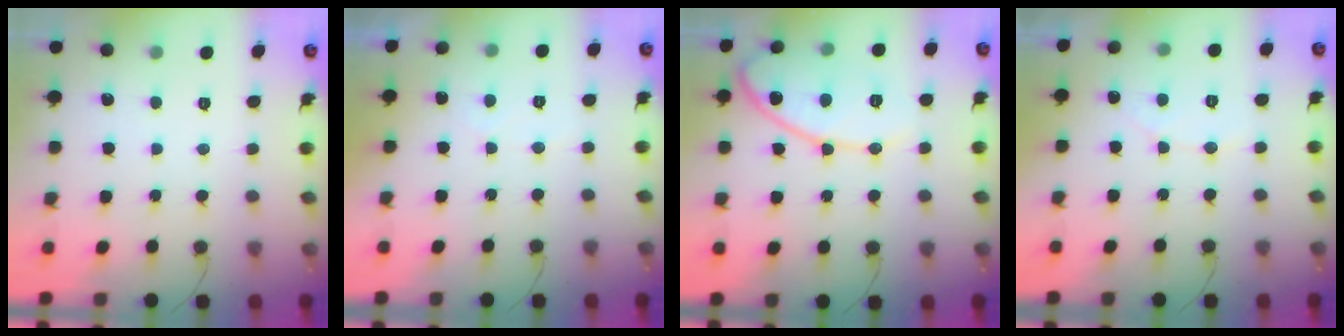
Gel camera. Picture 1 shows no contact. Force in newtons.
{"total": 2.3, "press": 2.3, "slide": 0.1}
{"total": 13.5, "press": 13.5, "slide": 1.2}
{"total": 3.8, "press": 3.8, "slide": 0.3}